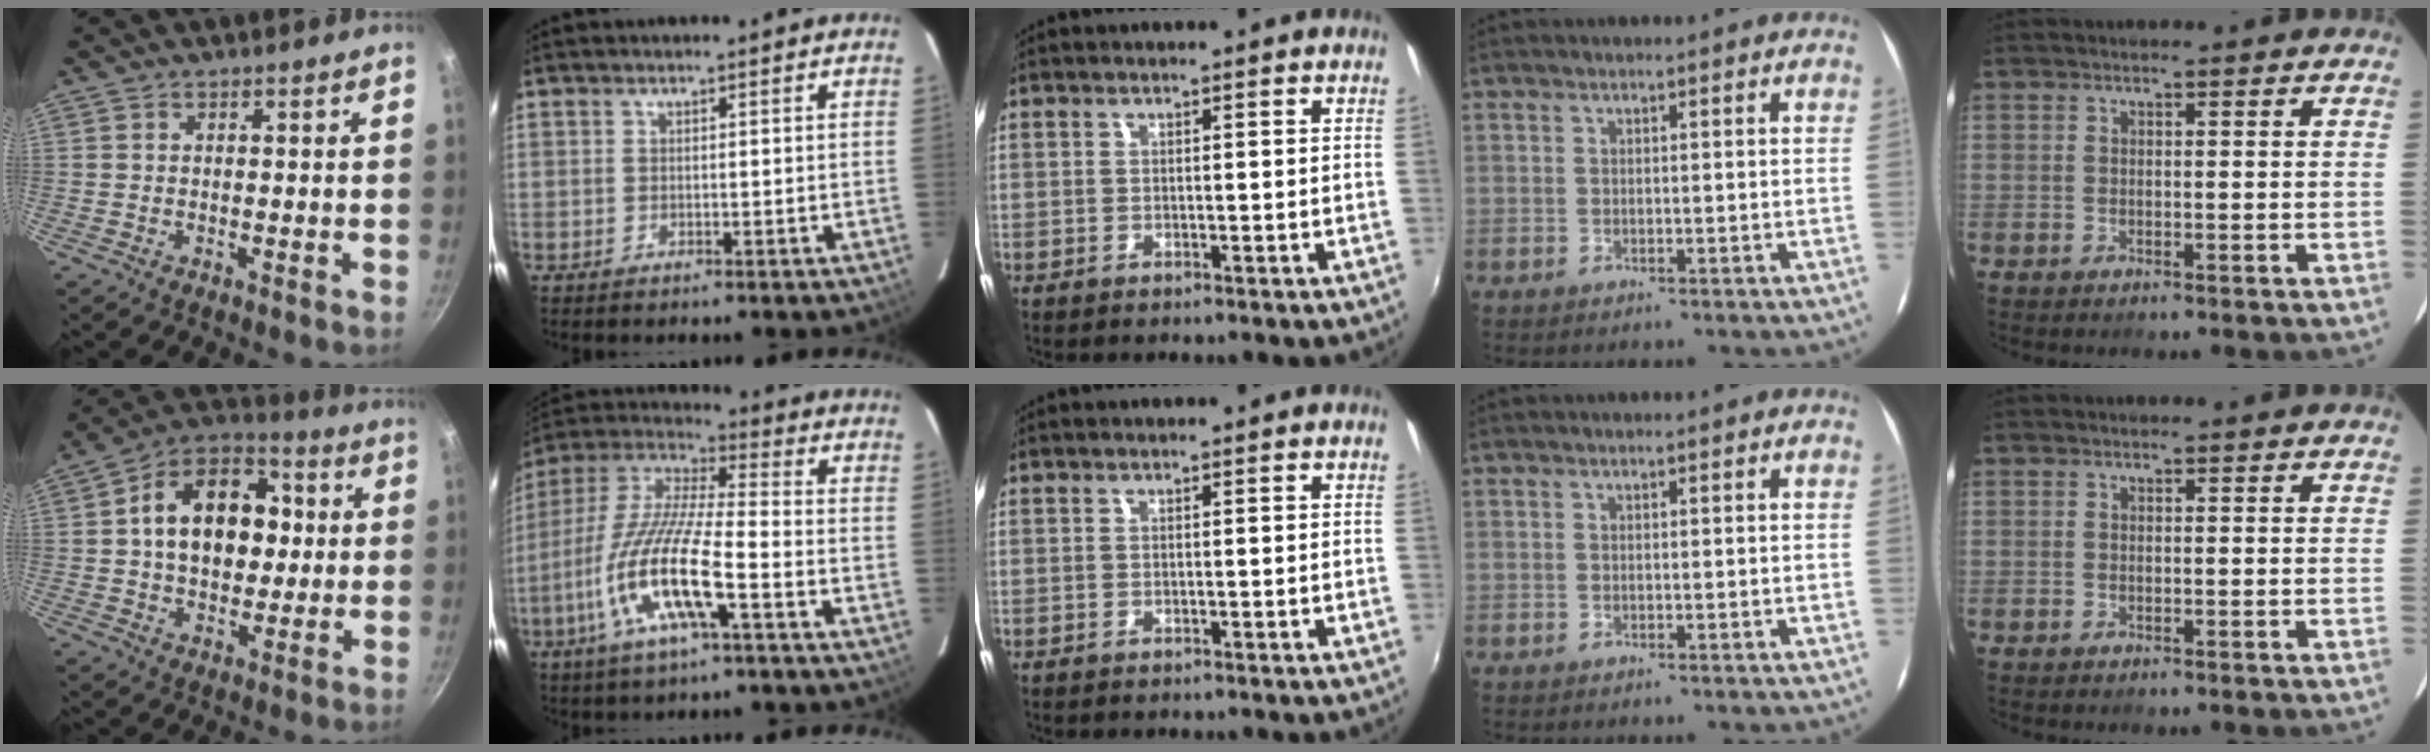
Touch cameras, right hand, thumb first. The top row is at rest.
{"thumb": {"total": 17.9, "force": [1.9, 12.7, 12.5], "torque": [-0.160, 0.027, 0.015]}, "index": {"total": 16.4, "force": [-6.6, 2.8, 14.7], "torque": [-0.300, -0.017, -0.135]}}